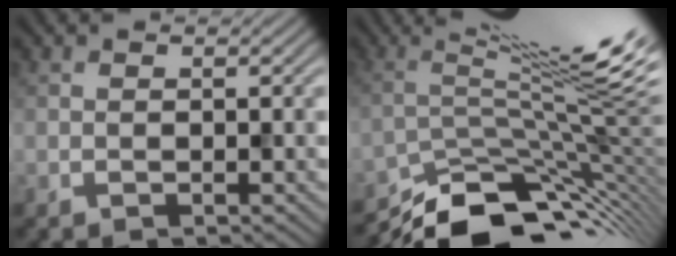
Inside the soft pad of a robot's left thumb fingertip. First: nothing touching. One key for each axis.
{"total": 12.1, "fx": -5.2, "fy": 2.6, "fz": 10.6, "tx": -0.150, "ty": 0.009, "tz": -0.086}